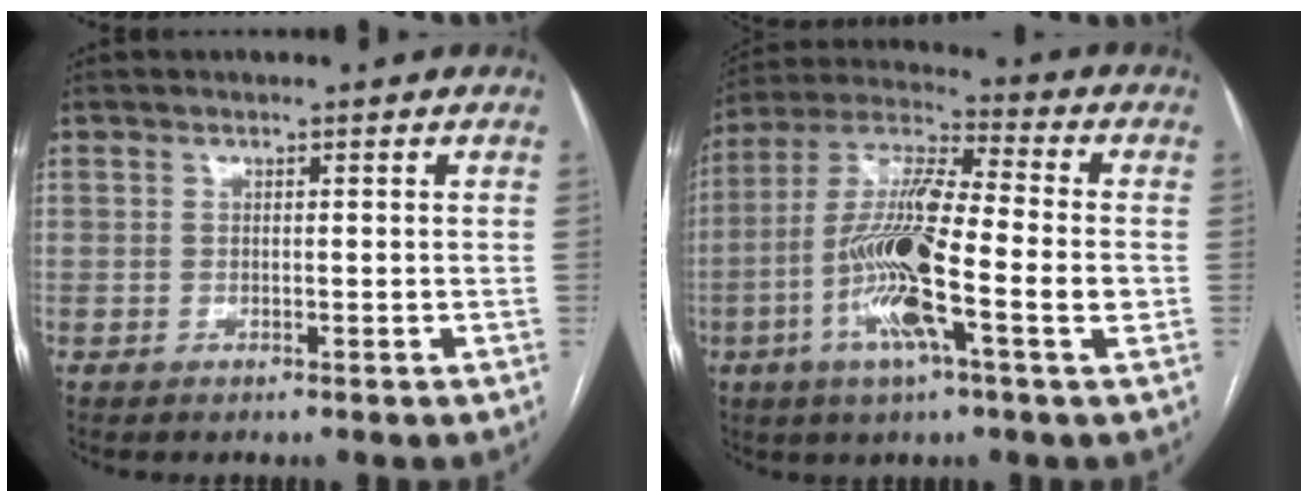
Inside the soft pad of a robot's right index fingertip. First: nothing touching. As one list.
[{"total": 16.4, "force": [-3.7, 1.6, 15.9], "torque": [-0.311, -0.001, -0.073]}]